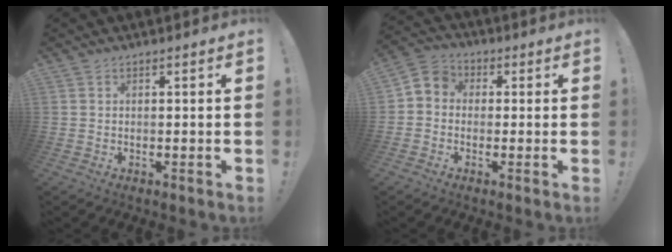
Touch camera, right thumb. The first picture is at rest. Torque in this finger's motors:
{"motor_torque": [1.07, 1.05, 0.50, -0.29, -0.04]}